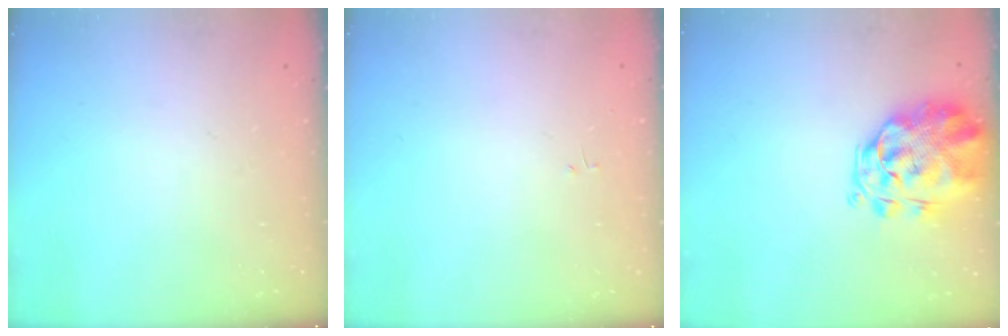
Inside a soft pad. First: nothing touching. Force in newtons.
{"total": 0.0}
{"total": 3.4, "press": 3.0, "slide": 1.6}